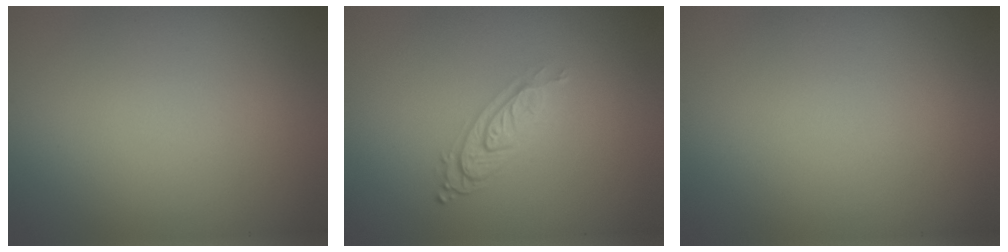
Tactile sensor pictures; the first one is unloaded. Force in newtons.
{"total": 3.1, "press": 2.1, "slide": 2.3}
{"total": 0.0}